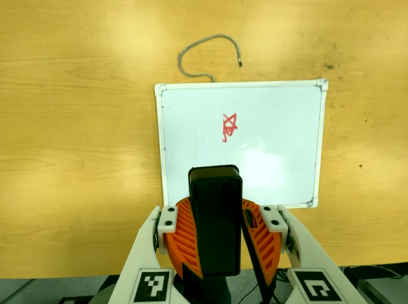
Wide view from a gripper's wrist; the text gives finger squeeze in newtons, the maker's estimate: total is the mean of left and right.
{"total": 10.1, "left": 10.1, "right": 10.0}